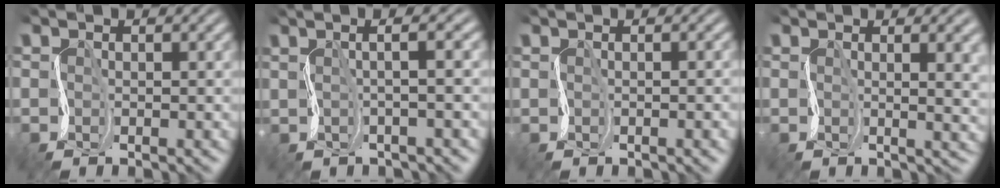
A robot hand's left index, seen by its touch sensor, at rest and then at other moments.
{"total": 3.8, "force": [1.5, 1.4, 3.2], "torque": [-0.035, 0.025, -0.004]}
{"total": 2.9, "force": [0.2, 1.4, 2.5], "torque": [-0.016, 0.010, 0.003]}
{"total": 6.1, "force": [1.1, 2.8, 5.3], "torque": [-0.037, 0.004, 0.018]}